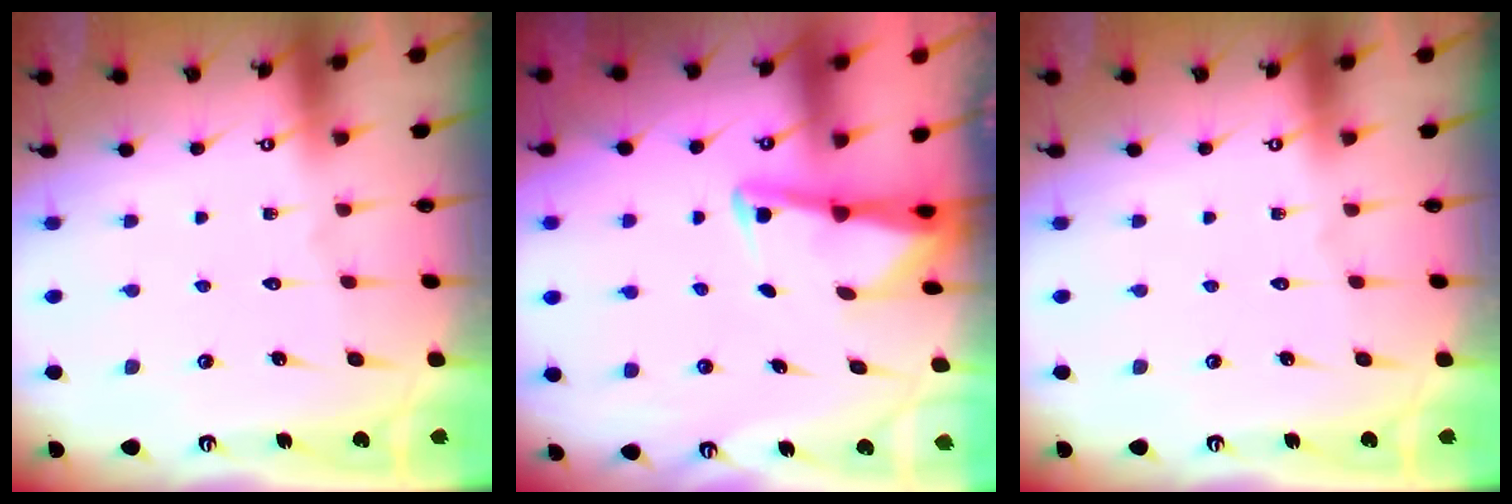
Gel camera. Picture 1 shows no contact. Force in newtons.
{"total": 2.9, "press": 2.9, "slide": 0.3}
{"total": 0.0}